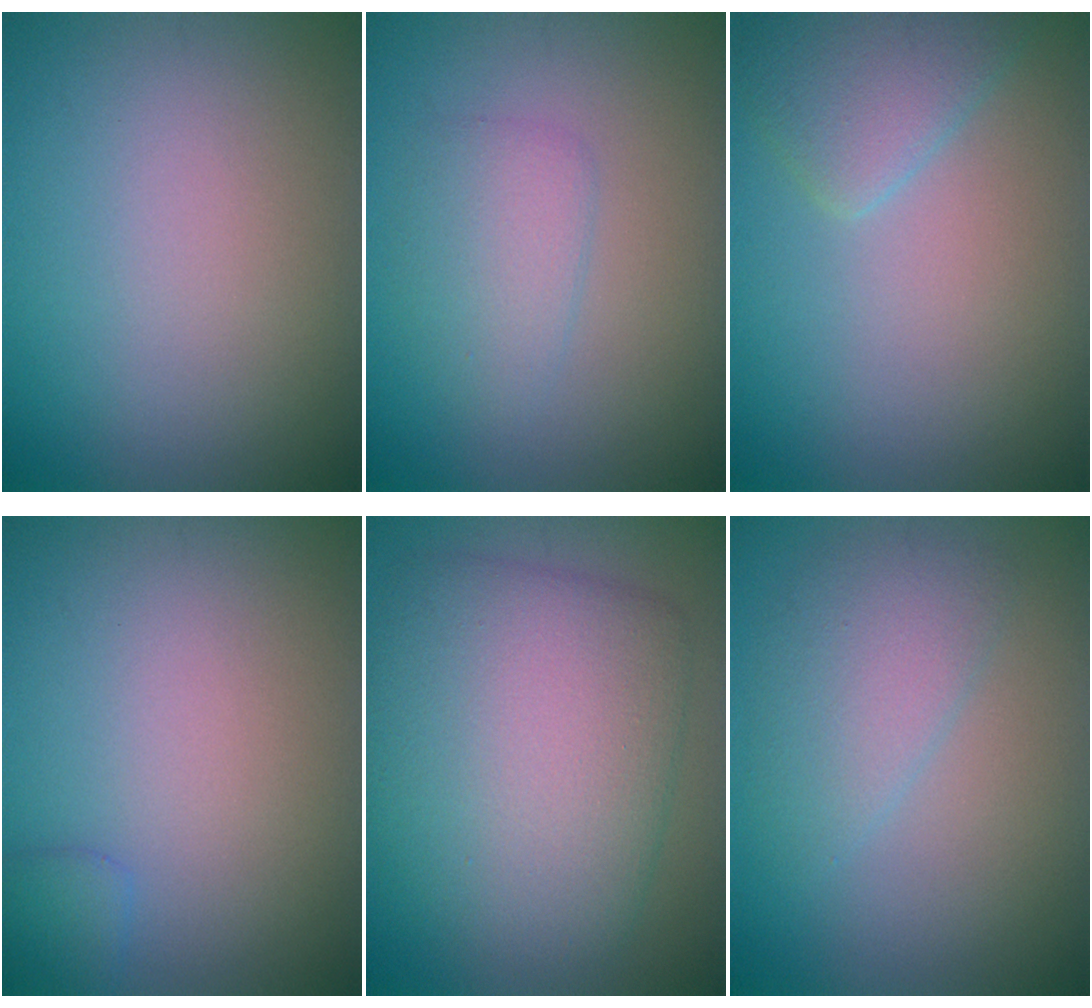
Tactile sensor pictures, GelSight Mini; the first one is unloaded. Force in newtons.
{"total": 2.3, "press": 2.3, "slide": 0.1}
{"total": 3.0, "press": 3.0, "slide": 0.2}
{"total": 1.3, "press": 1.3, "slide": 0.1}
{"total": 9.2, "press": 9.2, "slide": 0.2}
{"total": 3.0, "press": 3.0, "slide": 0.2}